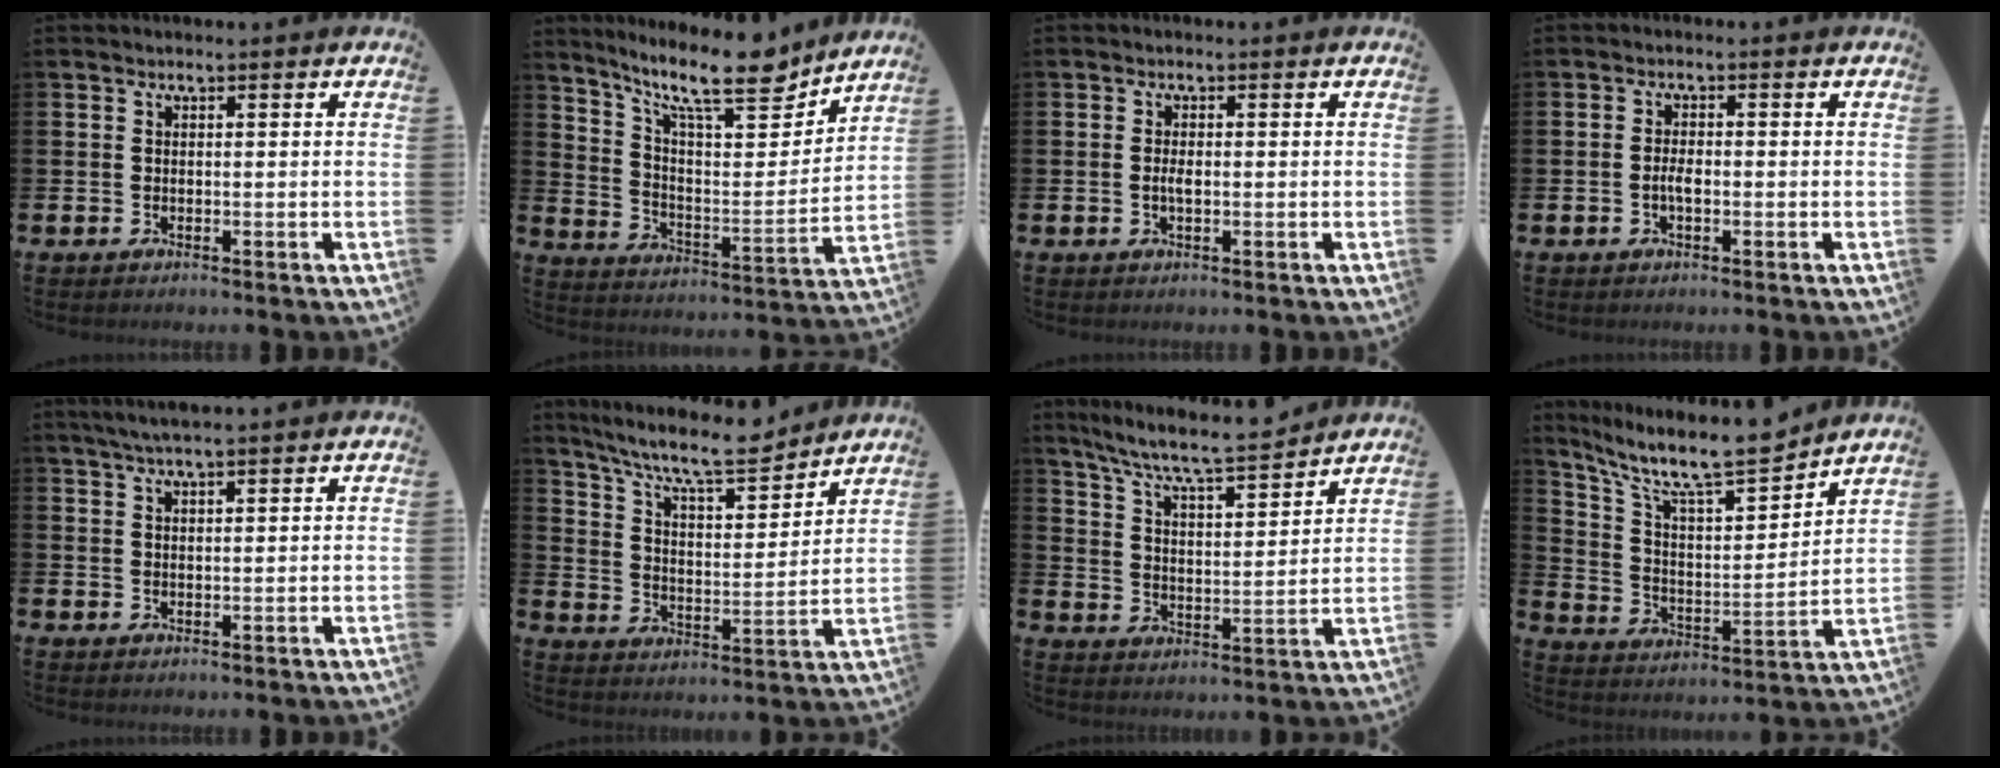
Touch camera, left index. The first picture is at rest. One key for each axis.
{"total": 13.6, "fx": 11.0, "fy": 3.5, "fz": 7.3, "tx": -0.148, "ty": -0.060, "tz": 0.188}
{"total": 1.4, "fx": -0.2, "fy": 0.5, "fz": 1.3, "tx": -0.021, "ty": 0.000, "tz": -0.006}
{"total": 1.9, "fx": -0.5, "fy": 0.8, "fz": 1.7, "tx": -0.028, "ty": -0.001, "tz": -0.012}
{"total": 2.7, "fx": 2.3, "fy": 0.1, "fz": 1.4, "tx": -0.039, "ty": 0.003, "tz": 0.044}
{"total": 10.3, "fx": 9.2, "fy": 2.0, "fz": 4.1, "tx": -0.102, "ty": -0.059, "tz": 0.160}
{"total": 7.7, "fx": 7.2, "fy": 0.5, "fz": 2.6, "tx": -0.084, "ty": -0.052, "tz": 0.124}
{"total": 10.9, "fx": 9.6, "fy": 1.9, "fz": 4.8, "tx": -0.123, "ty": -0.071, "tz": 0.162}